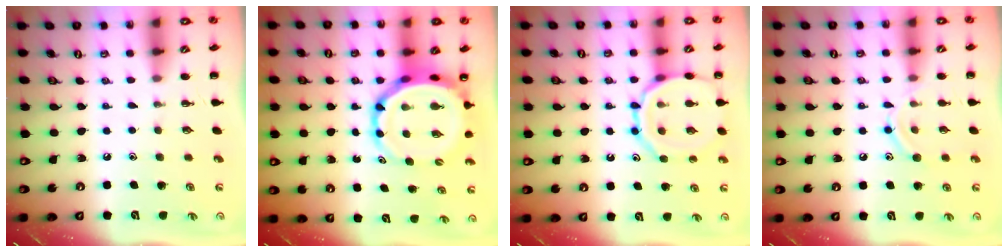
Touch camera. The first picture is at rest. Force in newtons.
{"total": 8.2, "press": 7.8, "slide": 2.4}
{"total": 12.9, "press": 12.9, "slide": 1.2}
{"total": 10.2, "press": 10.1, "slide": 1.7}